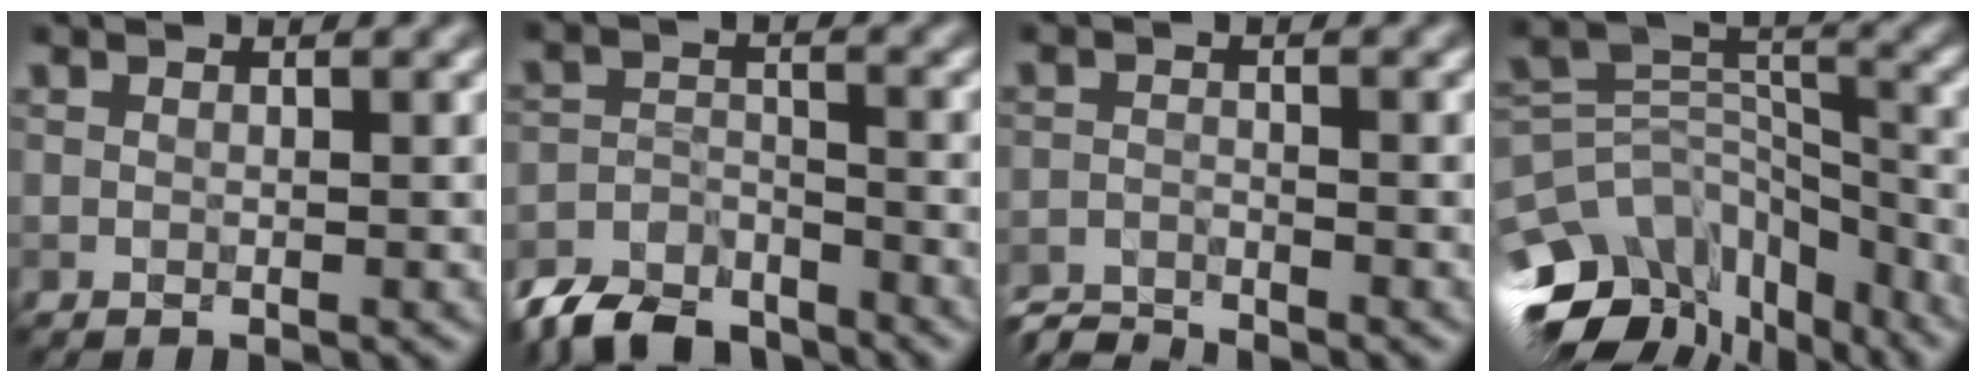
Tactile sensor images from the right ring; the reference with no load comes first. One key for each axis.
{"total": 6.6, "fx": -6.3, "fy": 1.8, "fz": 1.0, "tx": -0.015, "ty": -0.007, "tz": -0.113}
{"total": 3.8, "fx": -3.8, "fy": 0.1, "fz": -0.2, "tx": 0.007, "ty": -0.005, "tz": -0.068}
{"total": 11.8, "fx": -8.3, "fy": 6.9, "fz": 4.8, "tx": -0.099, "ty": 0.024, "tz": -0.123}